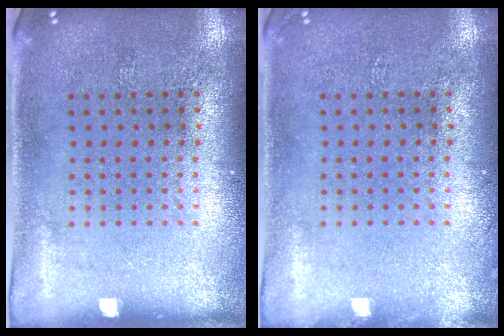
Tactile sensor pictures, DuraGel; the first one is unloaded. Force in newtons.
{"total": 0.6, "press": 0.6, "slide": 0.1}